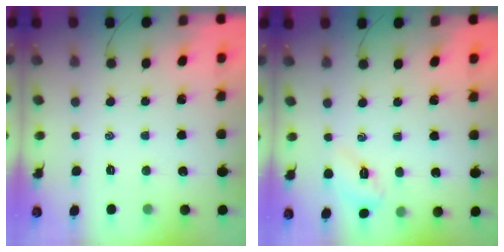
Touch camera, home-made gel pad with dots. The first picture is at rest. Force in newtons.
{"total": 3.7, "press": 3.6, "slide": 0.9}